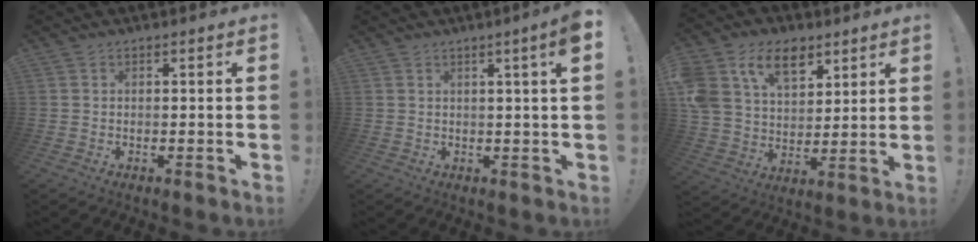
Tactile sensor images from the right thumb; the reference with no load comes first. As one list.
[{"total": 4.9, "force": [1.9, -0.6, 4.5], "torque": [-0.061, -0.013, 0.026]}, {"total": 16.1, "force": [8.6, 10.7, 8.4], "torque": [-0.149, -0.040, 0.164]}]